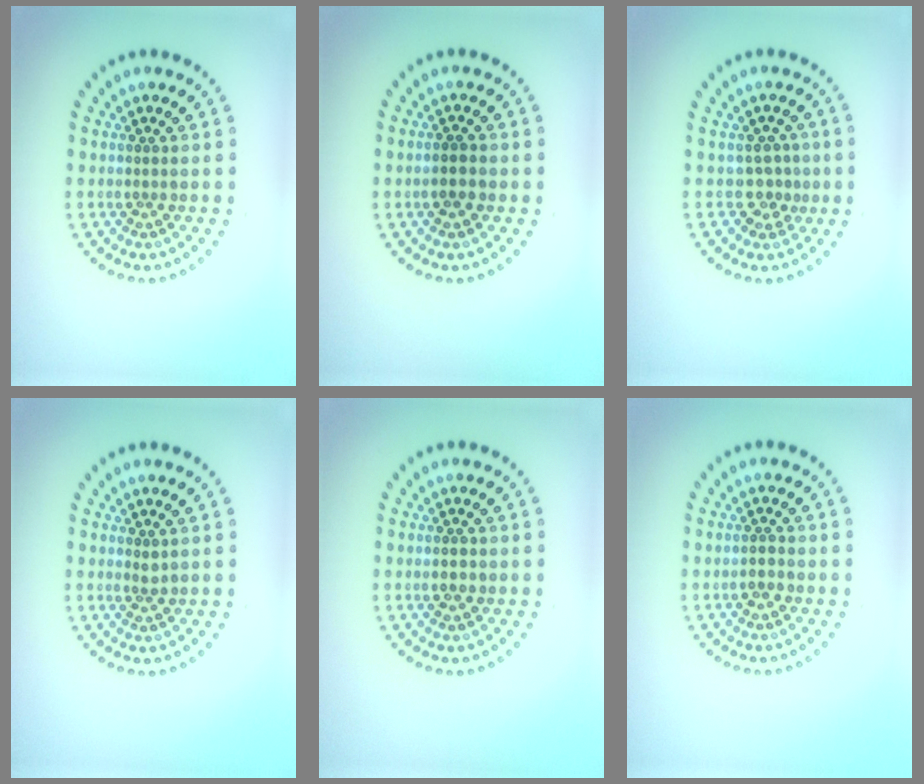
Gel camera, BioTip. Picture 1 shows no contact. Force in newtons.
{"total": 1.7, "press": 1.6, "slide": 0.5}
{"total": 2.1, "press": 1.4, "slide": 1.5}
{"total": 0.7, "press": 0.5, "slide": 0.5}
{"total": 1.1, "press": 1.1, "slide": 0.1}
{"total": 1.1, "press": 1.0, "slide": 0.6}